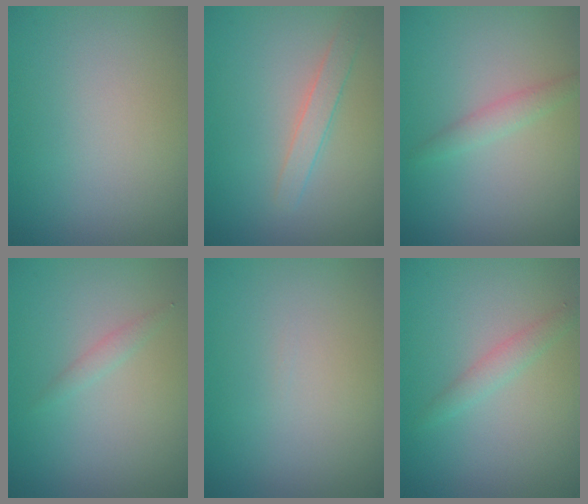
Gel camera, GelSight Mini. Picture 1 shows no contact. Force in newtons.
{"total": 1.8, "press": 1.8, "slide": 0.0}
{"total": 1.4, "press": 1.4, "slide": 0.1}
{"total": 0.8, "press": 0.8, "slide": 0.1}
{"total": 0.0}
{"total": 1.1, "press": 1.1, "slide": 0.1}